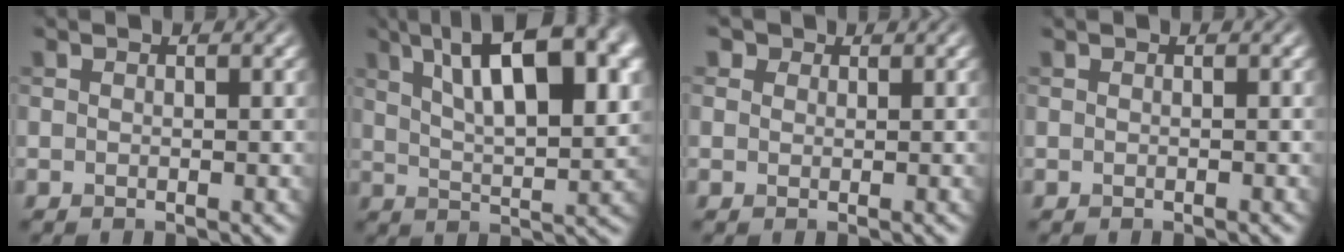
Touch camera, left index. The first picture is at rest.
{"total": 13.8, "force": [6.3, 4.7, 11.3], "torque": [-0.169, 0.019, 0.091]}
{"total": 1.9, "force": [1.1, 1.3, 0.6], "torque": [-0.009, 0.002, 0.002]}
{"total": 0.0}